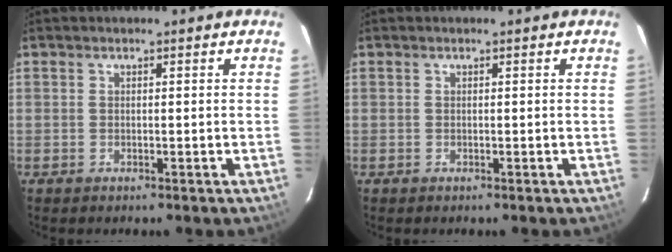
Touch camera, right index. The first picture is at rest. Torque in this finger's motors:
{"motor_torque": [0.00, 0.00, 0.00, 0.00]}